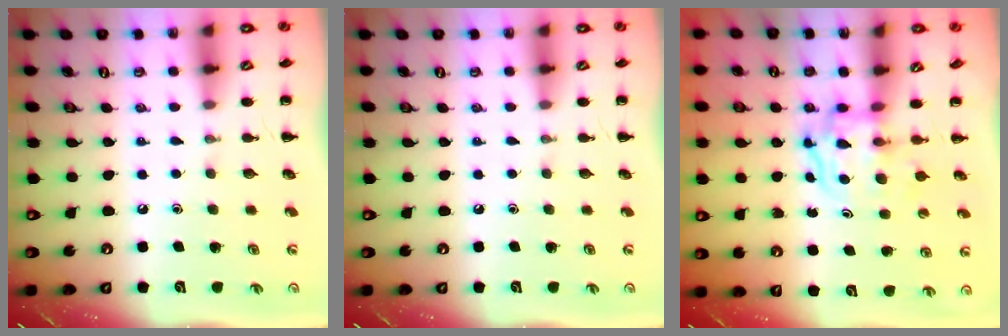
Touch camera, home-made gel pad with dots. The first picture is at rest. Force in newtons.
{"total": 0.0}
{"total": 3.4, "press": 3.4, "slide": 0.3}